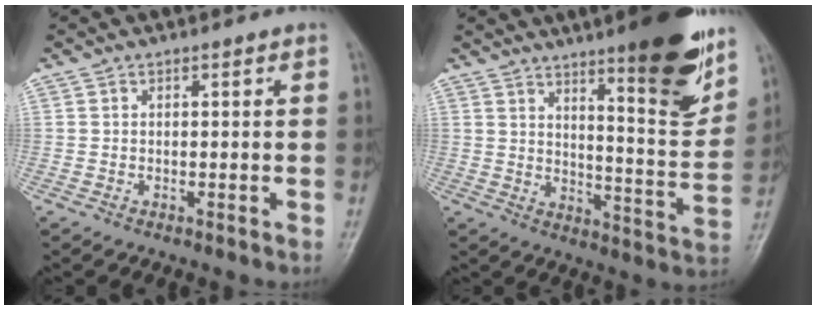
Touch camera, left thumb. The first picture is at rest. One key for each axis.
{"total": 16.9, "fx": 10.9, "fy": 3.1, "fz": 12.6, "tx": -0.145, "ty": -0.072, "tz": 0.162}